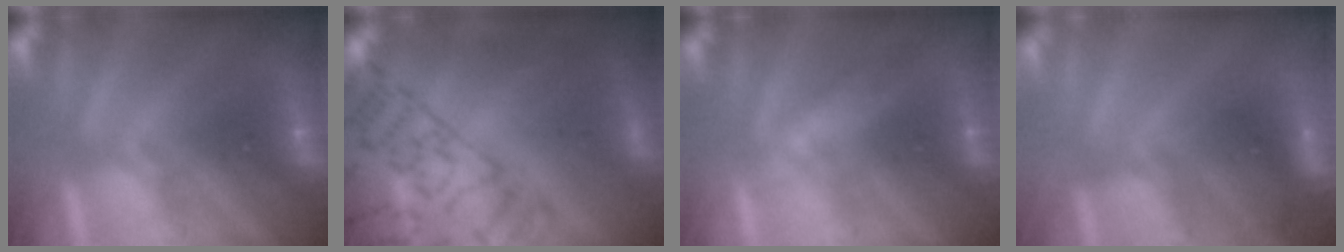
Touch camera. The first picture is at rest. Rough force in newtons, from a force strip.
{"total": 7.6}
{"total": 3.8}
{"total": 4.6}